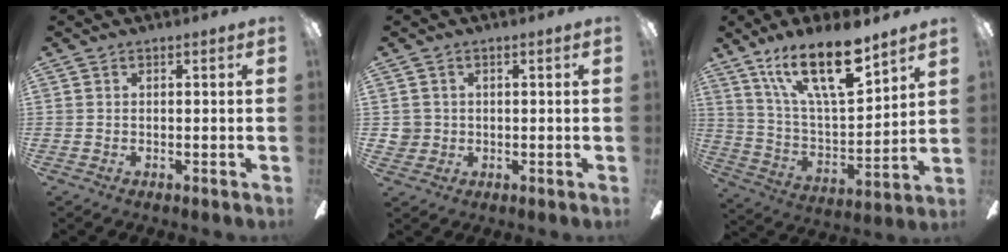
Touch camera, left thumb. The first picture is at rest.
{"total": 3.1, "force": [0.5, 3.0, 0.3], "torque": [-0.005, 0.003, 0.008]}
{"total": 21.2, "force": [13.6, 7.8, 14.2], "torque": [-0.252, -0.073, 0.232]}